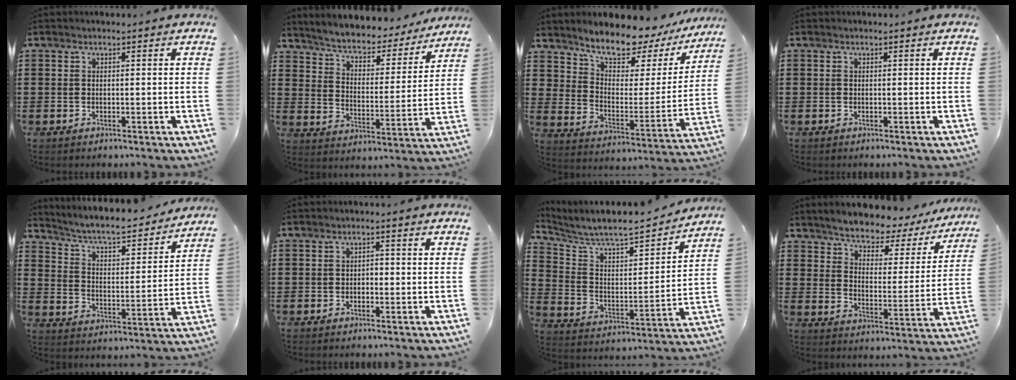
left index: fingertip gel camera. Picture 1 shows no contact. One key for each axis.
{"total": 4.5, "fx": 4.3, "fy": 0.8, "fz": 1.1, "tx": -0.045, "ty": -0.035, "tz": 0.064}
{"total": 8.6, "fx": 8.1, "fy": 2.0, "fz": 2.4, "tx": -0.073, "ty": -0.066, "tz": 0.139}
{"total": 0.0}
{"total": 5.2, "fx": 4.7, "fy": 0.5, "fz": 2.1, "tx": -0.063, "ty": -0.038, "tz": 0.071}
{"total": 1.1, "fx": -0.6, "fy": 0.7, "fz": 0.7, "tx": -0.016, "ty": 0.002, "tz": -0.013}
{"total": 6.7, "fx": 6.2, "fy": 1.3, "fz": 2.2, "tx": -0.077, "ty": -0.051, "tz": 0.101}
{"total": 4.8, "fx": 4.6, "fy": 0.8, "fz": 0.8, "tx": -0.044, "ty": -0.039, "tz": 0.074}